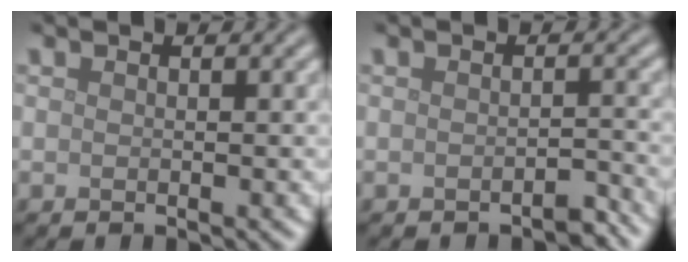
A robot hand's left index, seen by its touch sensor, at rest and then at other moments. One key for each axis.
{"total": 1.4, "fx": -1.1, "fy": 0.4, "fz": 0.7, "tx": -0.011, "ty": 0.003, "tz": -0.017}